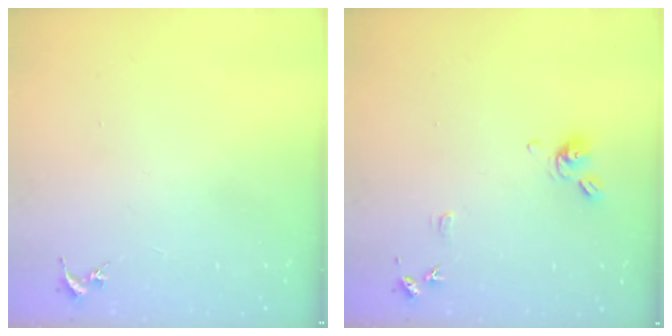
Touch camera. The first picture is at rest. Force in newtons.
{"total": 9.4, "press": 9.4, "slide": 0.9}